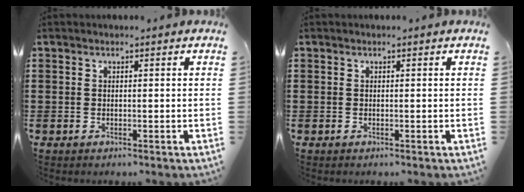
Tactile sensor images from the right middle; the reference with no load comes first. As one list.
[{"total": 0.0}]